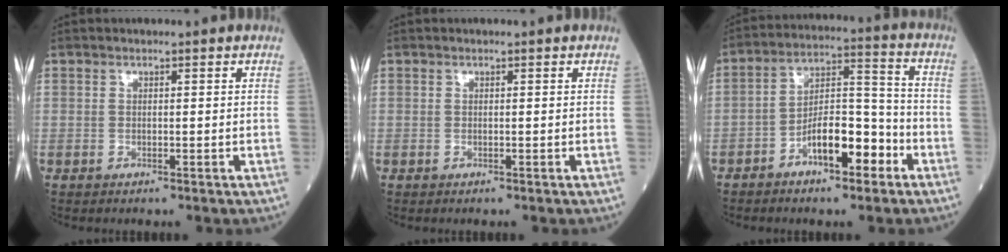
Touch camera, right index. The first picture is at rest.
{"total": 0.0}
{"total": 9.7, "force": [-5.1, 3.4, 7.5], "torque": [-0.131, 0.025, -0.089]}